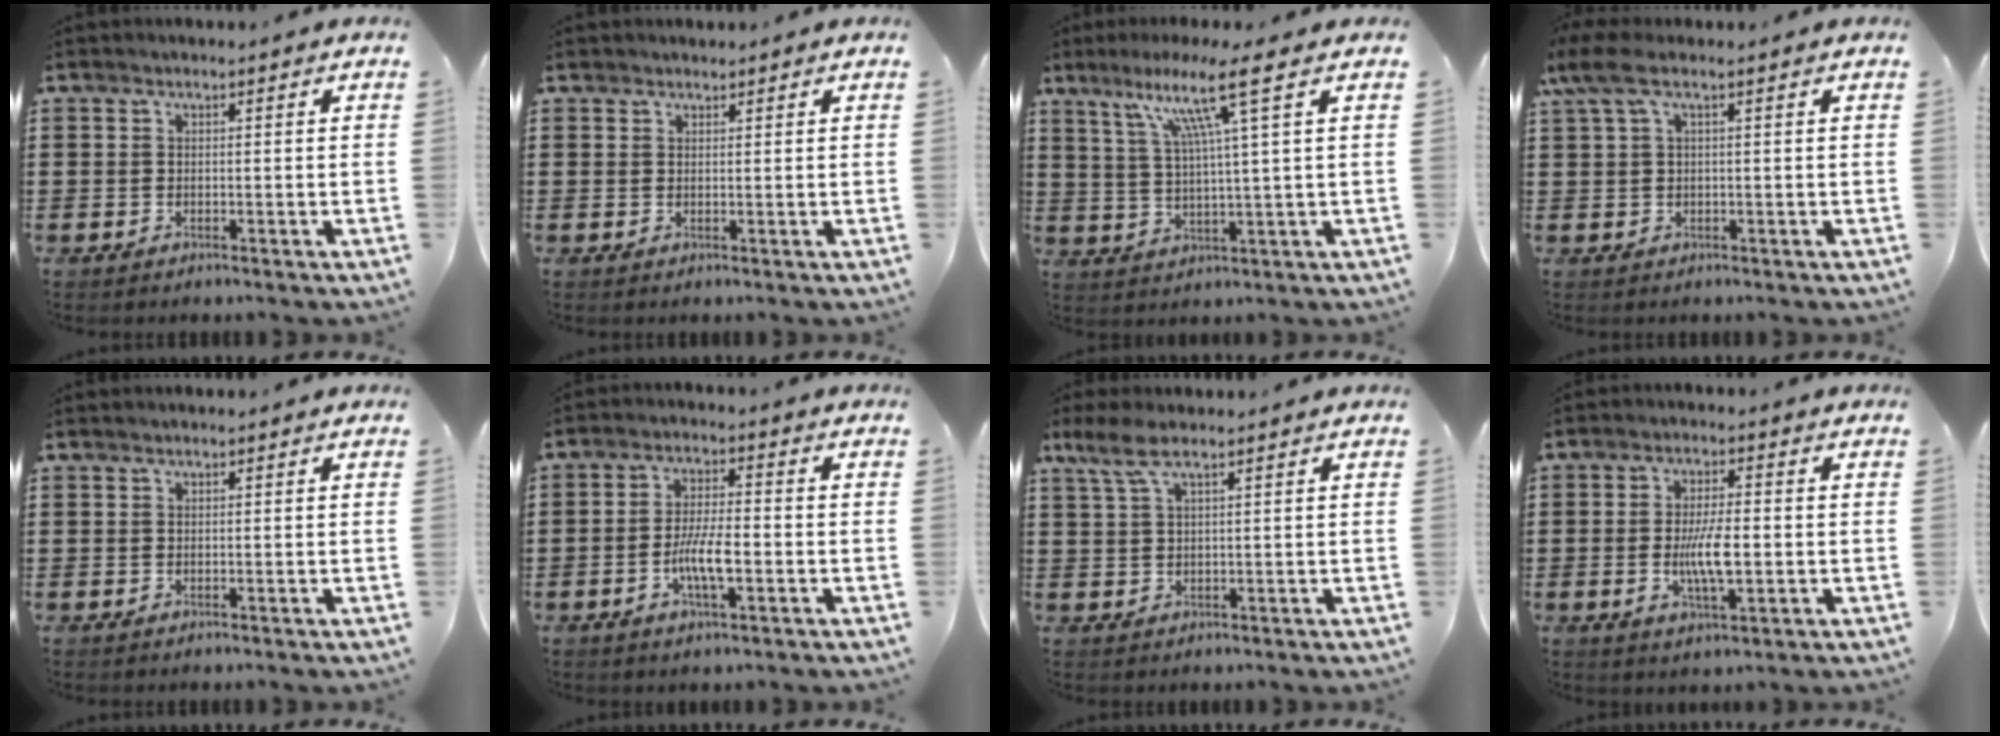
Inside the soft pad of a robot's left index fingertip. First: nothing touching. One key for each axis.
{"total": 1.0, "fx": 0.9, "fy": 0.3, "fz": 0.0, "tx": -0.001, "ty": 0.001, "tz": 0.019}
{"total": 9.9, "fx": 5.1, "fy": -0.4, "fz": 8.5, "tx": -0.170, "ty": -0.002, "tz": 0.080}
{"total": 4.1, "fx": 0.7, "fy": 1.1, "fz": 3.9, "tx": -0.097, "ty": -0.006, "tz": 0.006}
{"total": 0.0}
{"total": 6.5, "fx": -1.8, "fy": 1.8, "fz": 6.0, "tx": -0.120, "ty": 0.000, "tz": -0.035}
{"total": 4.2, "fx": 2.3, "fy": 0.9, "fz": 3.5, "tx": -0.080, "ty": 0.001, "tz": 0.040}
{"total": 7.0, "fx": -0.8, "fy": 2.1, "fz": 6.6, "tx": -0.136, "ty": -0.002, "tz": -0.019}